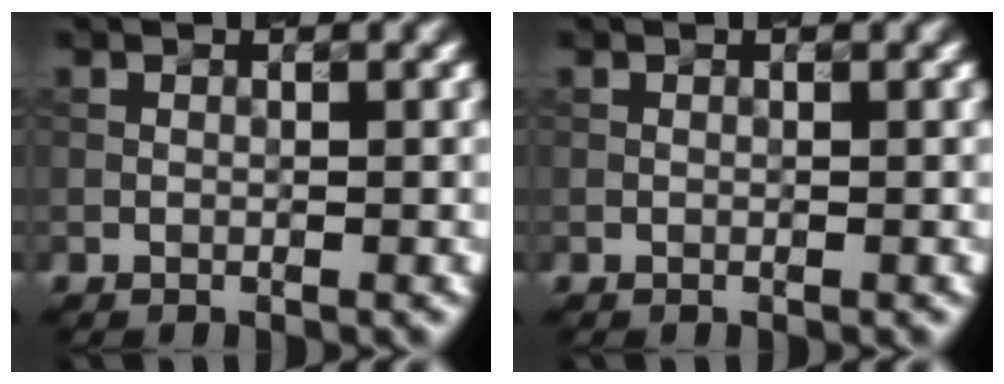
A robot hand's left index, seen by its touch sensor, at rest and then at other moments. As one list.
[{"total": 0.0}]